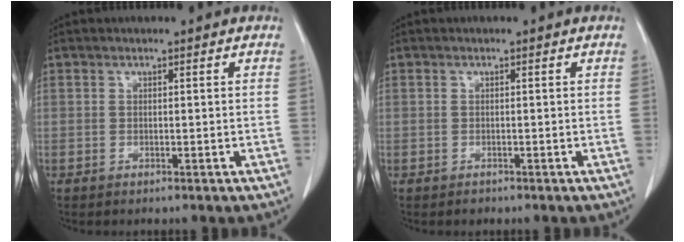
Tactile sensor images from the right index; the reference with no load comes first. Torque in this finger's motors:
{"motor_torque": [-1.34, 0.38, -0.49, -0.15]}